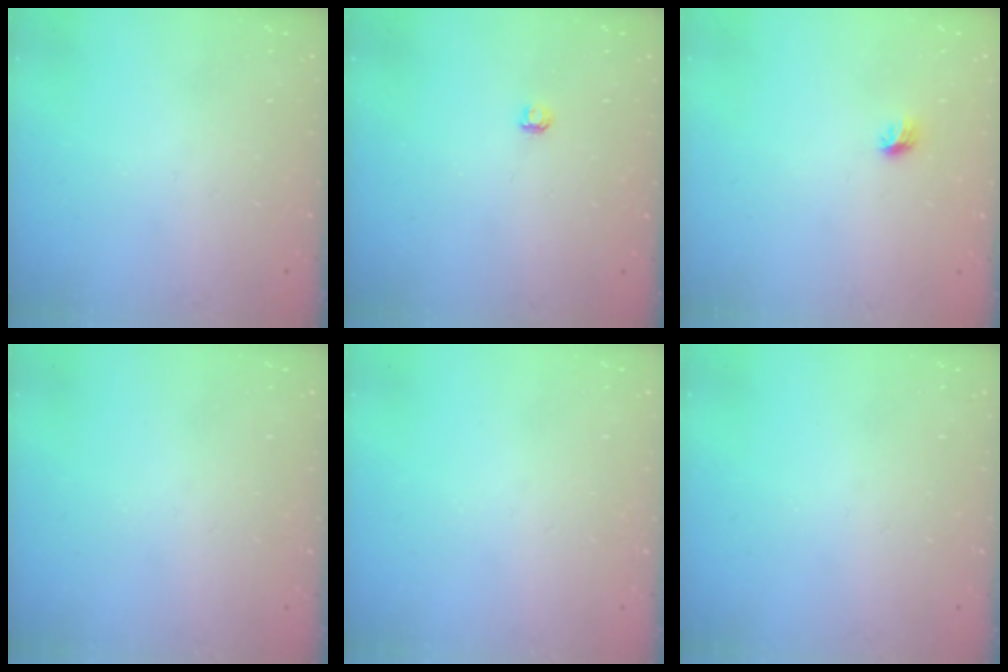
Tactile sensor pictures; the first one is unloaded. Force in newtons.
{"total": 2.8, "press": 2.8, "slide": 0.3}
{"total": 4.2, "press": 4.1, "slide": 1.0}
{"total": 0.0}
{"total": 0.0}
{"total": 0.0}